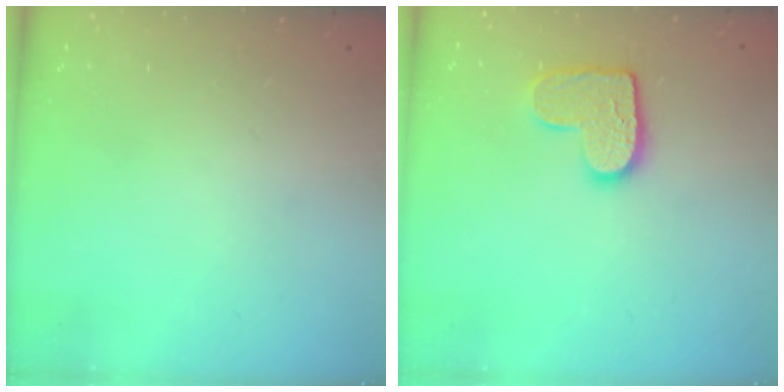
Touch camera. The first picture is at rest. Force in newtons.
{"total": 10.7, "press": 10.7, "slide": 0.5}